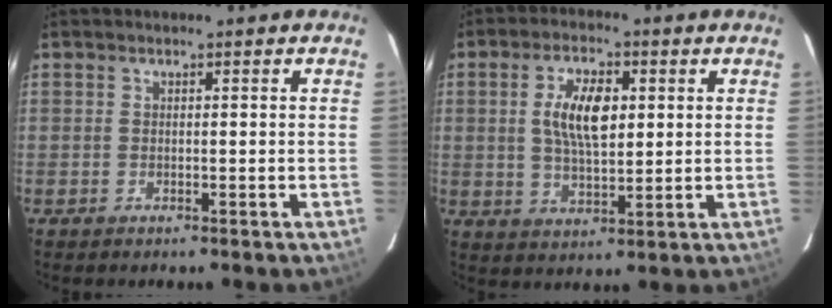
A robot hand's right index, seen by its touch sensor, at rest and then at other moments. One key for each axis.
{"total": 8.9, "fx": 1.8, "fy": 4.0, "fz": 7.8, "tx": -0.146, "ty": 0.008, "tz": 0.034}